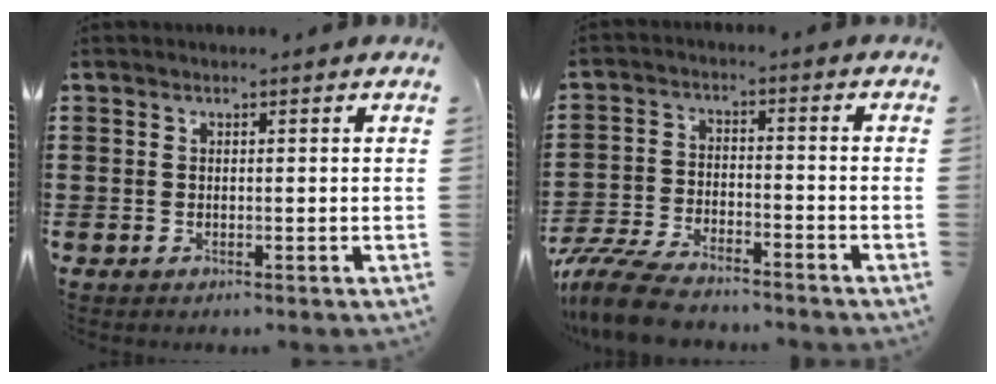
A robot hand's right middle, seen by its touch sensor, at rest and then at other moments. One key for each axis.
{"total": 7.9, "fx": -7.1, "fy": 1.5, "fz": 3.1, "tx": -0.072, "ty": 0.009, "tz": -0.141}